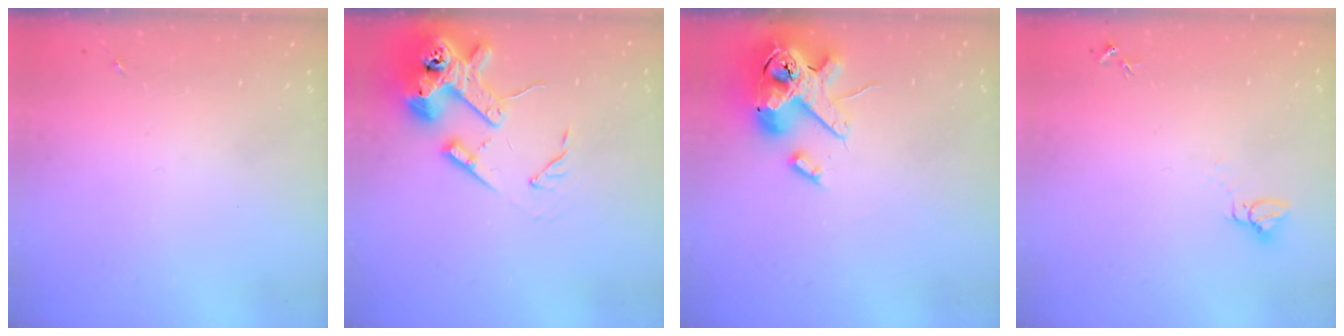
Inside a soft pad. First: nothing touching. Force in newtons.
{"total": 15.7, "press": 15.5, "slide": 2.1}
{"total": 15.9, "press": 15.7, "slide": 2.7}
{"total": 2.8, "press": 2.8, "slide": 0.1}